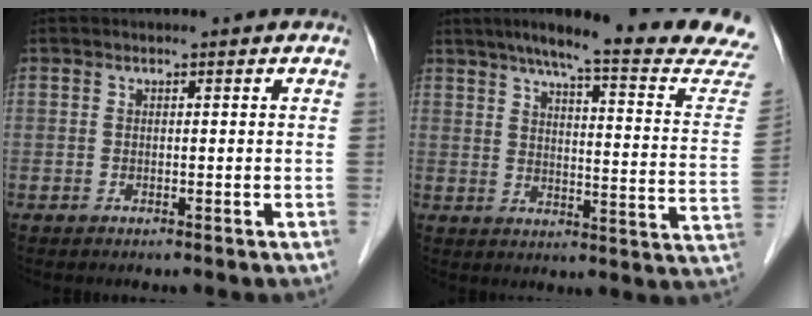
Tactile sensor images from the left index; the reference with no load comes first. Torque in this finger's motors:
{"motor_torque": [-0.55, -0.84, 0.46, 0.07]}